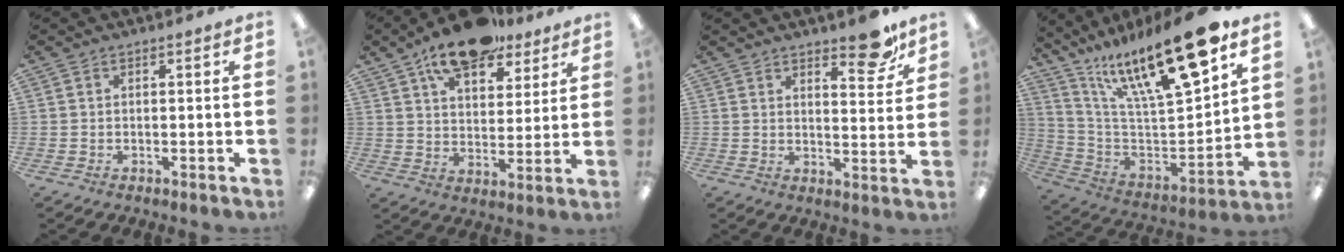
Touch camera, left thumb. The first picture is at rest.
{"total": 14.1, "force": [10.7, 6.2, 6.8], "torque": [-0.110, -0.053, 0.190]}
{"total": 12.2, "force": [9.0, 3.6, 7.3], "torque": [-0.076, -0.064, 0.145]}
{"total": 22.4, "force": [14.7, 5.7, 15.9], "torque": [-0.251, -0.092, 0.243]}